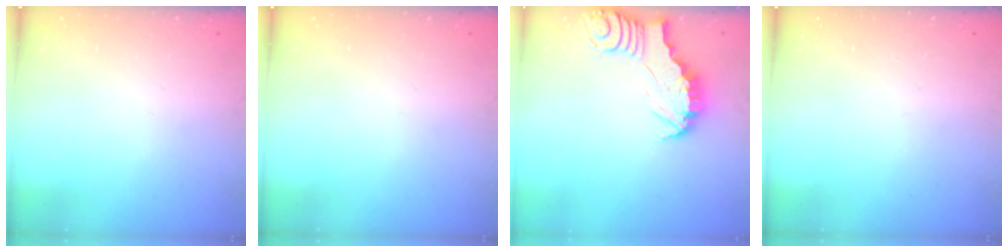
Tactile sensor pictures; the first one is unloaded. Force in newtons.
{"total": 0.0}
{"total": 2.9, "press": 2.9, "slide": 0.3}
{"total": 0.0}